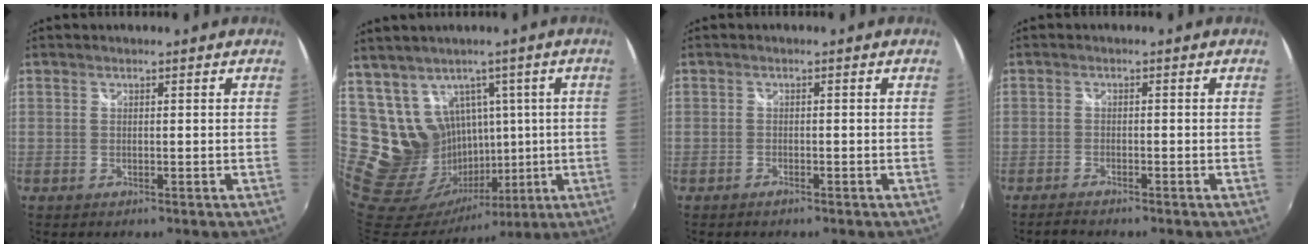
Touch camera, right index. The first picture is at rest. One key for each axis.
{"total": 16.5, "fx": 6.5, "fy": 14.3, "fz": 5.0, "tx": -0.125, "ty": 0.019, "tz": 0.155}
{"total": 1.1, "fx": -0.9, "fy": 0.4, "fz": 0.3, "tx": -0.008, "ty": -0.003, "tz": -0.019}
{"total": 2.5, "fx": -2.3, "fy": 0.4, "fz": 0.9, "tx": -0.027, "ty": -0.010, "tz": -0.043}